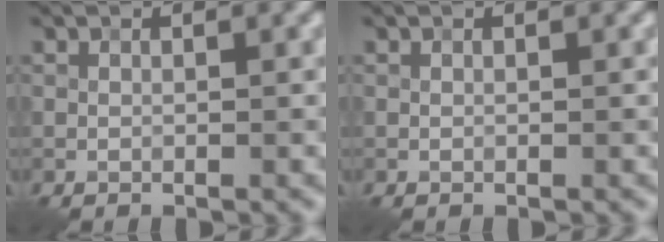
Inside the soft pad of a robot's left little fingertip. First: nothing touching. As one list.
[{"total": 0.0}]